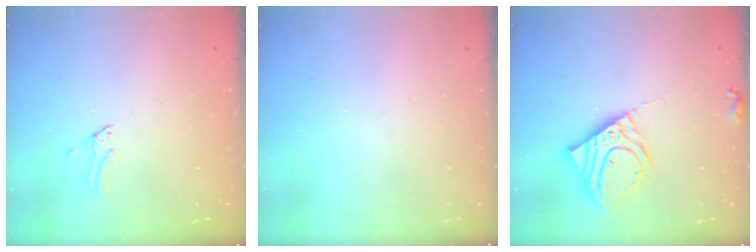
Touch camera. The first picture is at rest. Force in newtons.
{"total": 0.0}
{"total": 12.5, "press": 12.2, "slide": 2.3}